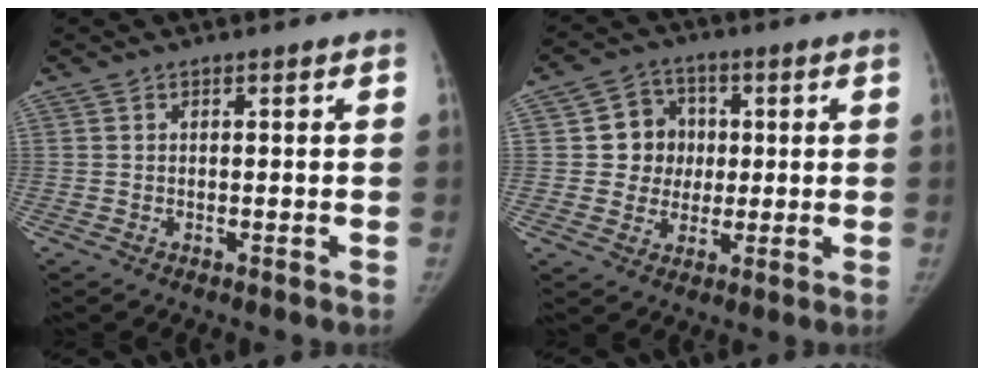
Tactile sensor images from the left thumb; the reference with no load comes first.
{"total": 8.7, "force": [0.8, 8.2, 2.8], "torque": [0.003, 0.010, 0.011]}